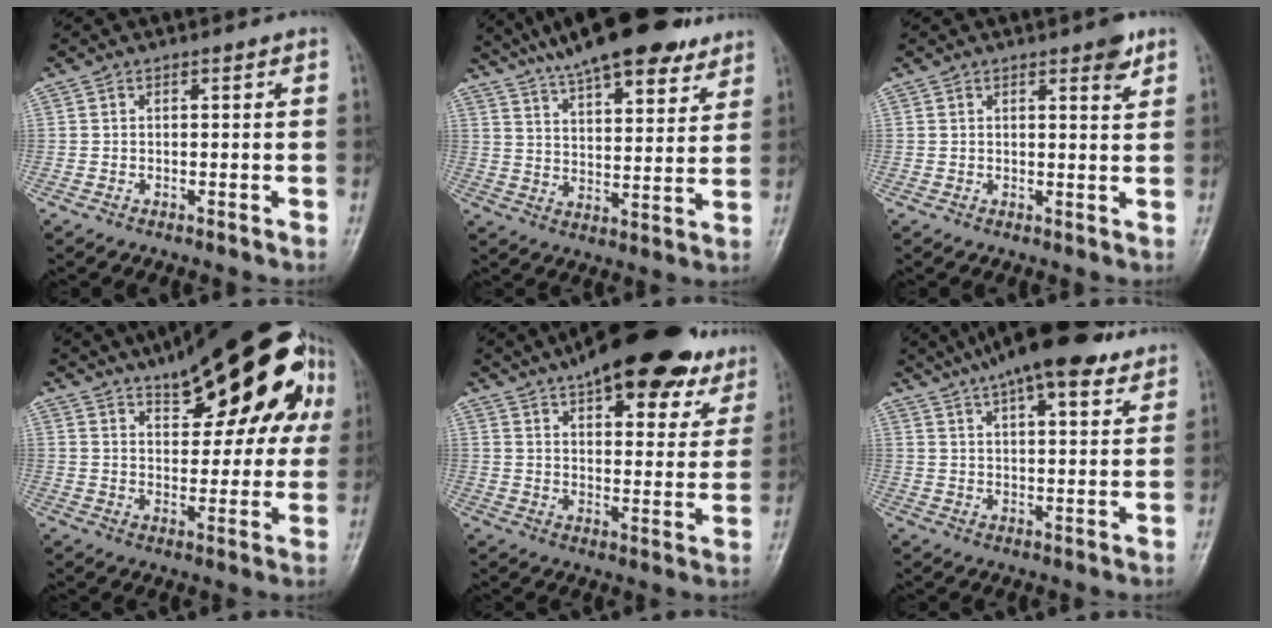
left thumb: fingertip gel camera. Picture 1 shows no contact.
{"total": 20.6, "force": [15.7, 6.3, 11.8], "torque": [-0.161, -0.034, 0.240]}
{"total": 3.4, "force": [2.1, 0.9, 2.5], "torque": [-0.026, -0.012, 0.026]}
{"total": 25.7, "force": [11.6, 10.2, 20.6], "torque": [-0.258, 0.010, 0.161]}
{"total": 26.6, "force": [18.7, 10.0, 16.0], "torque": [-0.203, -0.040, 0.249]}
{"total": 18.0, "force": [13.0, 5.4, 11.2], "torque": [-0.159, -0.016, 0.193]}